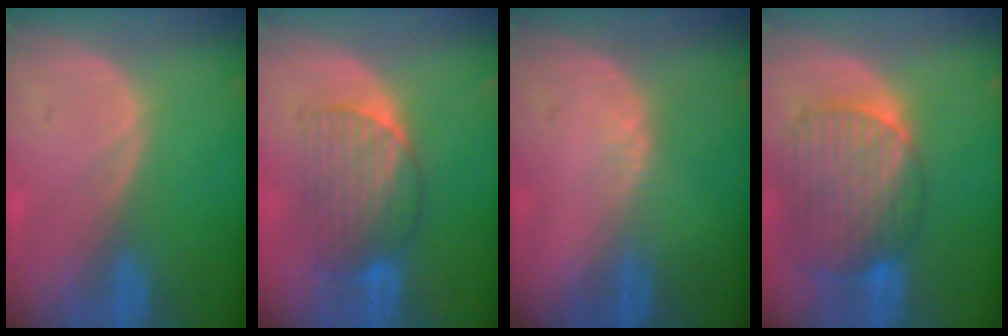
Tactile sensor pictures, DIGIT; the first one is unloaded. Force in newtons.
{"total": 6.8, "press": 6.7, "slide": 0.9}
{"total": 1.2, "press": 0.9, "slide": 0.8}
{"total": 10.7, "press": 9.1, "slide": 5.6}